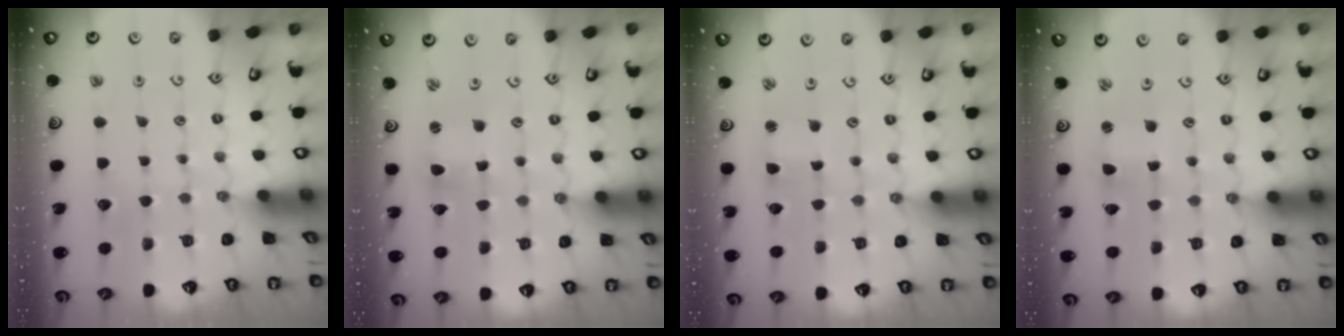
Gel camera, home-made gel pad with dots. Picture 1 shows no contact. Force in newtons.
{"total": 2.5, "press": 2.5, "slide": 0.3}
{"total": 2.1, "press": 2.0, "slide": 0.3}
{"total": 1.4, "press": 1.4, "slide": 0.3}